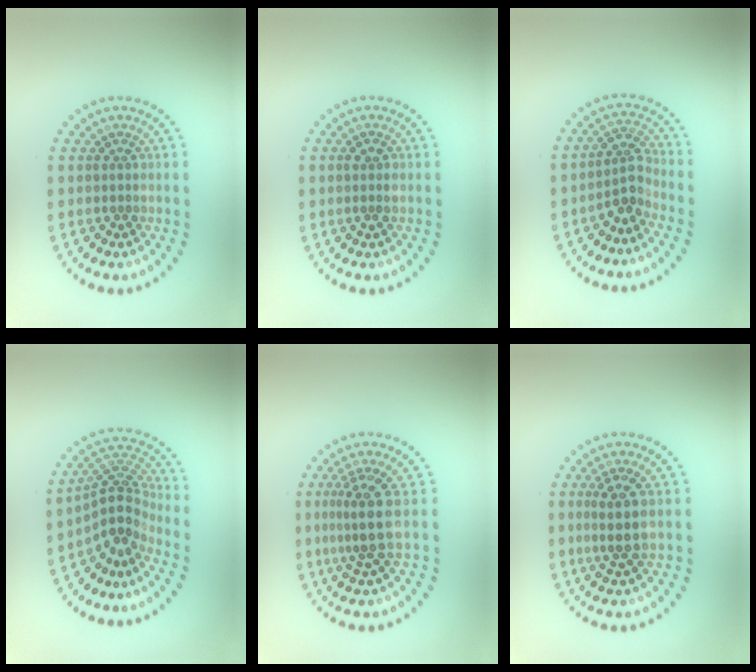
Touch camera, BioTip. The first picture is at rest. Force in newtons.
{"total": 1.2, "press": 1.1, "slide": 0.6}
{"total": 2.8, "press": 2.1, "slide": 1.9}
{"total": 4.0, "press": 2.8, "slide": 2.9}
{"total": 3.4, "press": 2.4, "slide": 2.4}
{"total": 2.9, "press": 2.3, "slide": 1.6}